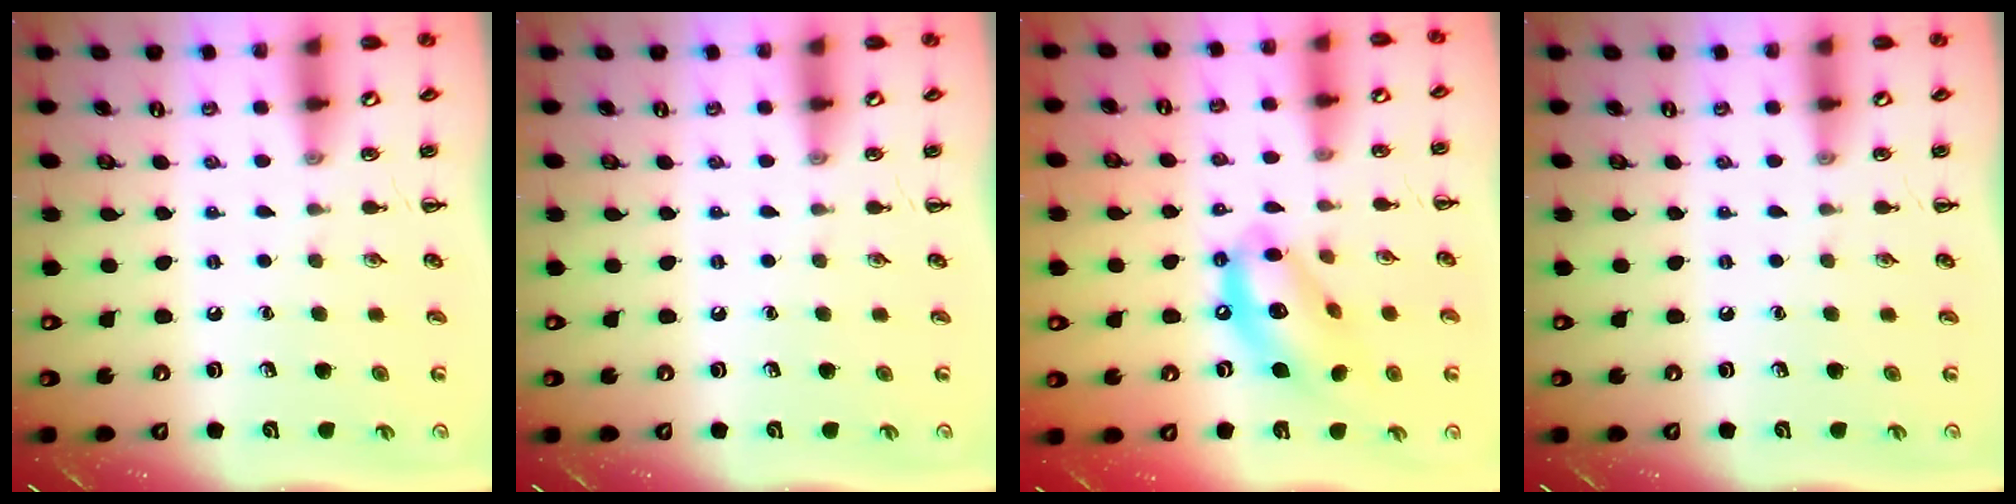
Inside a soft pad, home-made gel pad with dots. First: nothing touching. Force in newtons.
{"total": 0.0}
{"total": 13.8, "press": 13.3, "slide": 3.7}
{"total": 0.0}